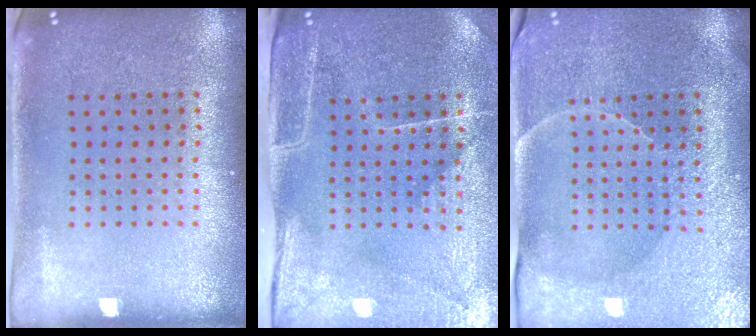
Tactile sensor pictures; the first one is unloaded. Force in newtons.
{"total": 4.5, "press": 3.8, "slide": 2.4}
{"total": 3.8, "press": 3.6, "slide": 1.2}